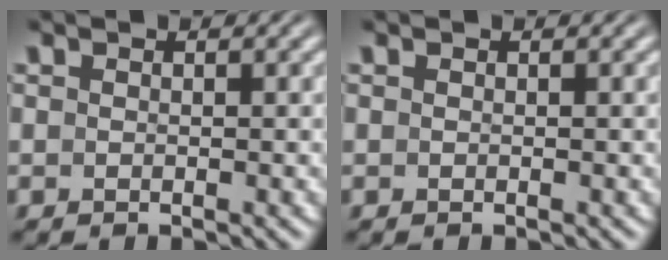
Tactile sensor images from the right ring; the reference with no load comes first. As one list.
[{"total": 0.0}]